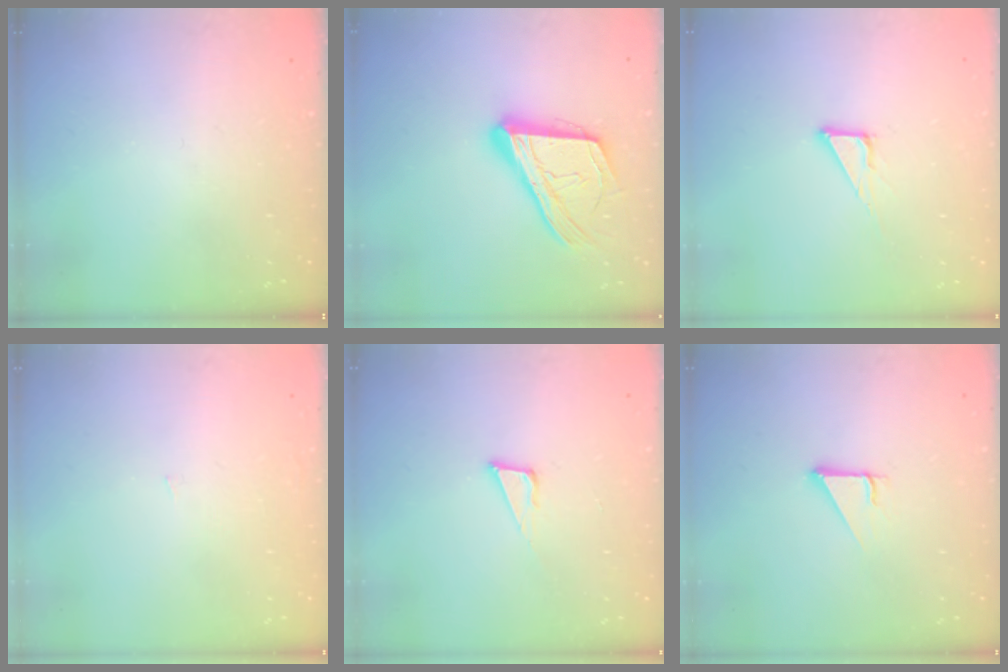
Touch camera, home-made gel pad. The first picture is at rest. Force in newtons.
{"total": 18.8, "press": 18.7, "slide": 2.4}
{"total": 5.0, "press": 5.0, "slide": 0.1}
{"total": 0.9, "press": 0.9, "slide": 0.0}
{"total": 6.1, "press": 5.5, "slide": 2.7}
{"total": 2.9, "press": 2.8, "slide": 0.2}